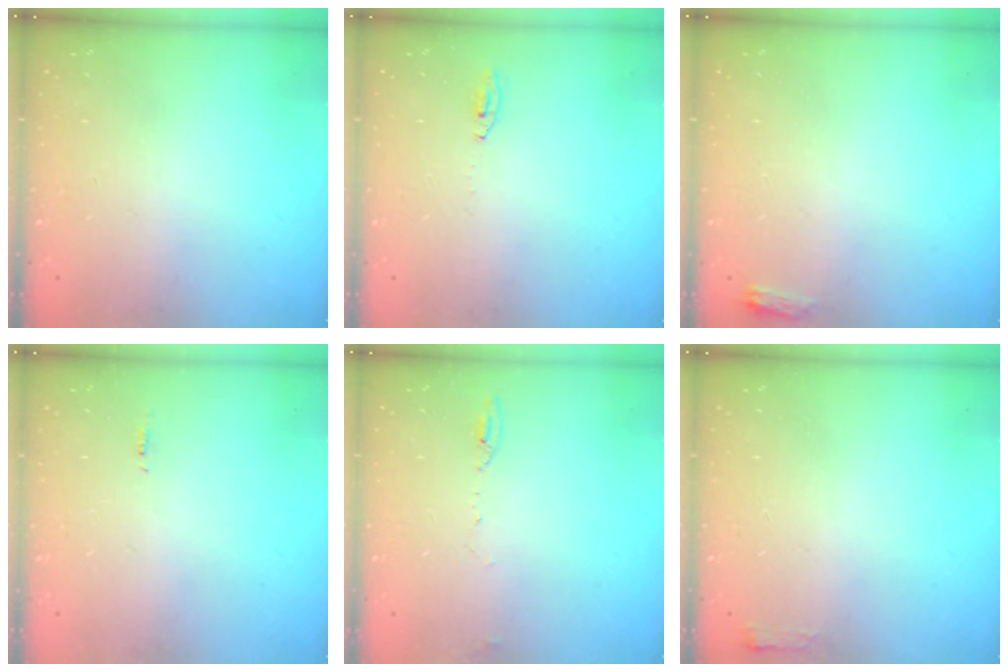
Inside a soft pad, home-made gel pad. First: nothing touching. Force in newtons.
{"total": 2.2, "press": 2.2, "slide": 0.2}
{"total": 2.6, "press": 2.6, "slide": 0.4}
{"total": 13.4, "press": 4.9, "slide": 12.4}
{"total": 6.2, "press": 5.9, "slide": 2.0}
{"total": 3.7, "press": 3.5, "slide": 1.3}